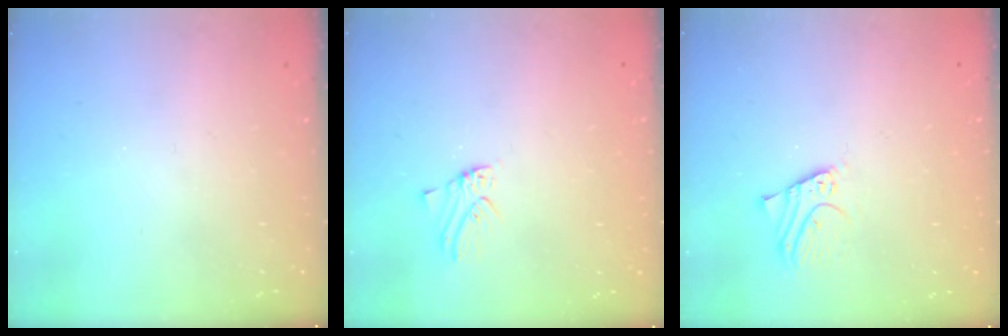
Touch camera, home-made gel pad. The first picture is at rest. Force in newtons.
{"total": 0.0}
{"total": 3.7, "press": 3.7, "slide": 0.2}